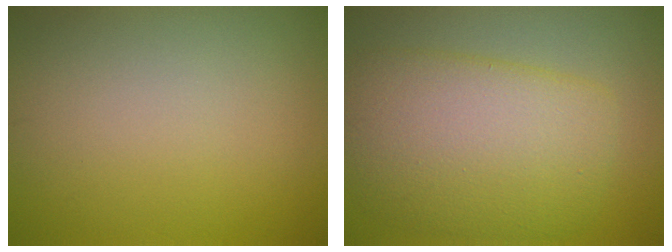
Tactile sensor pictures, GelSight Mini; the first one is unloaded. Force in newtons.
{"total": 7.7, "press": 7.7, "slide": 0.3}